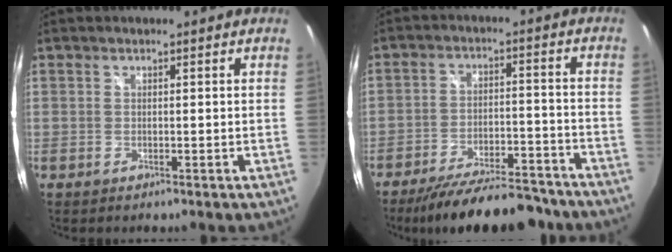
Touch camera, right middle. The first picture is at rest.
{"total": 19.4, "force": [-16.8, 4.8, 8.6], "torque": [-0.153, -0.010, -0.230]}